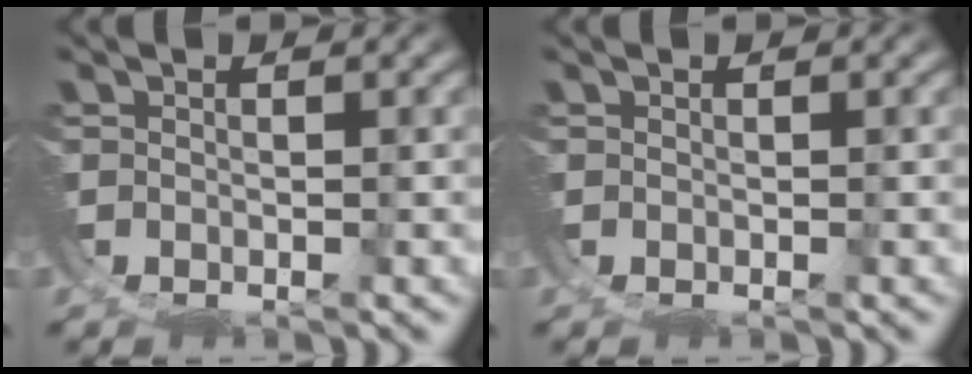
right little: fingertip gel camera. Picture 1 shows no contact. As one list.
[{"total": 0.0}]